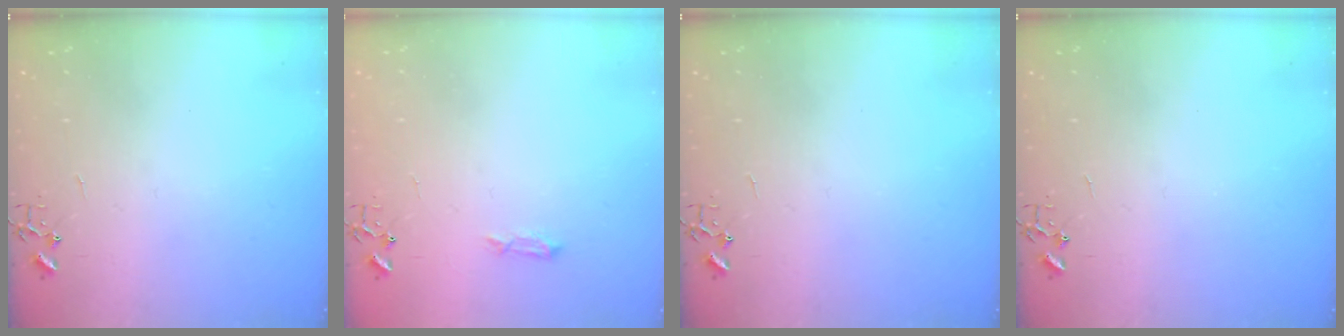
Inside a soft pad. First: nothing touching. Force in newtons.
{"total": 4.0, "press": 4.0, "slide": 0.6}
{"total": 0.0}
{"total": 0.0}